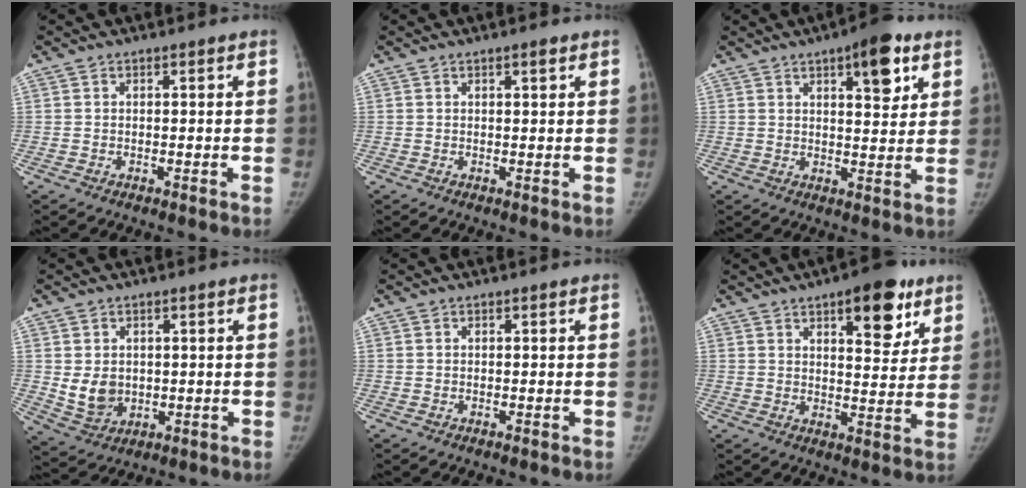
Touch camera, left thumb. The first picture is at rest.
{"total": 1.3, "force": [0.8, 0.4, 1.0], "torque": [-0.009, -0.002, 0.012]}
{"total": 9.8, "force": [5.0, 3.6, 7.6], "torque": [-0.079, -0.020, 0.067]}
{"total": 6.2, "force": [0.3, 5.1, 3.5], "torque": [-0.042, -0.013, 0.023]}
{"total": 0.0}
{"total": 12.9, "force": [7.1, 5.4, 9.2], "torque": [-0.081, -0.029, 0.096]}